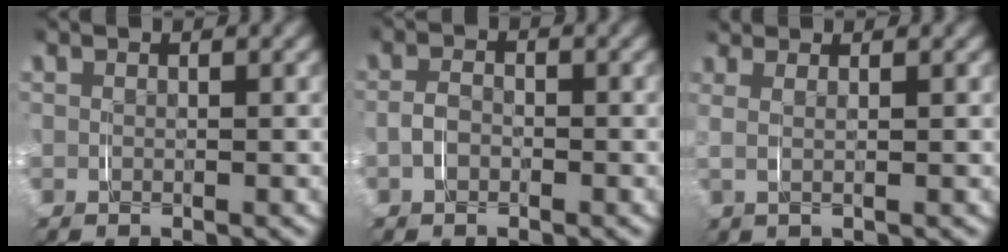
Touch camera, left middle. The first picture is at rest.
{"total": 1.5, "force": [-0.7, 1.0, 0.8], "torque": [-0.019, 0.001, -0.015]}
{"total": 2.2, "force": [1.3, 0.1, 1.7], "torque": [-0.035, 0.010, 0.017]}